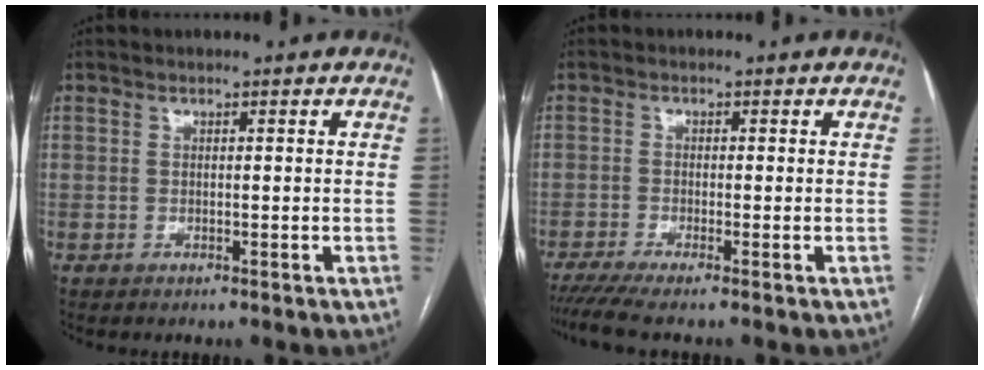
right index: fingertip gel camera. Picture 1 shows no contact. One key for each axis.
{"total": 4.9, "fx": -3.8, "fy": -0.3, "fz": 3.1, "tx": -0.052, "ty": -0.011, "tz": -0.068}